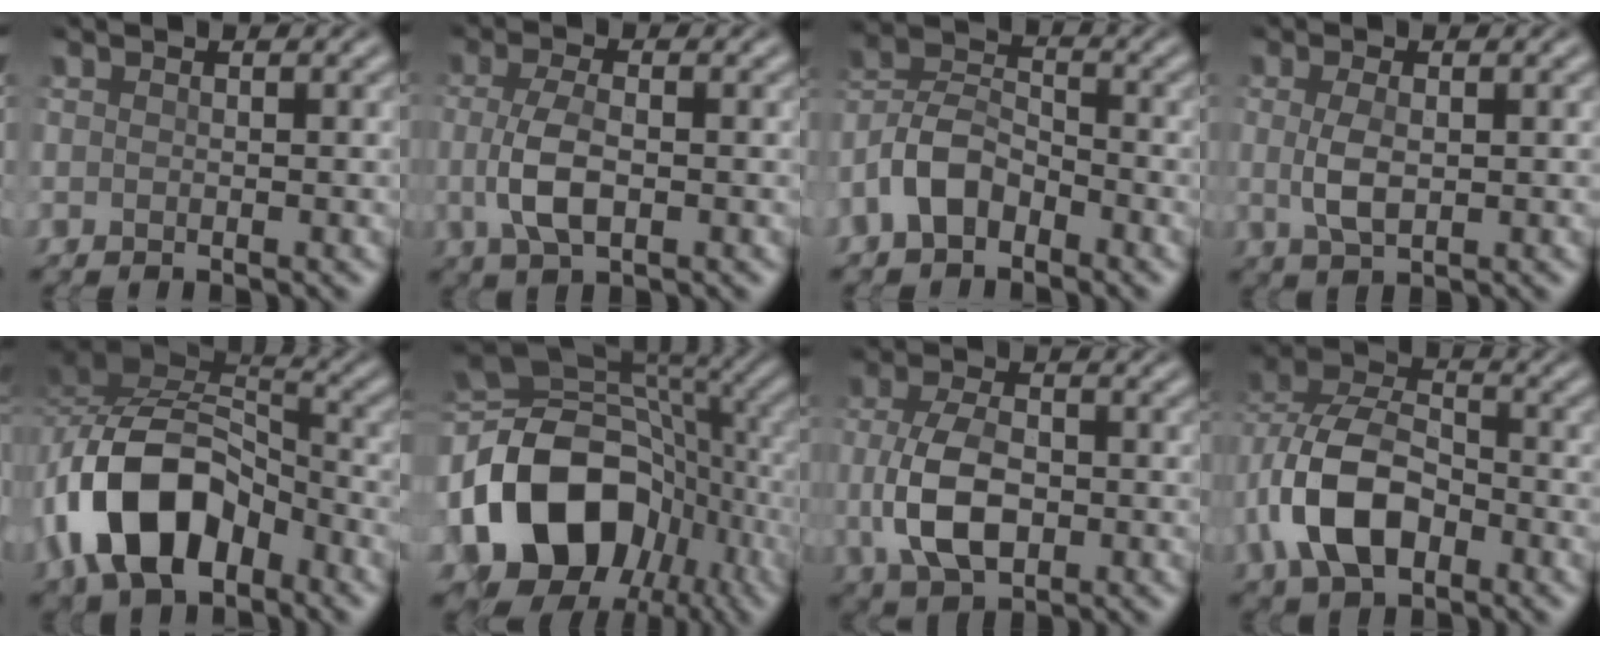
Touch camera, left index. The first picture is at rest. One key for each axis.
{"total": 4.0, "fx": -0.5, "fy": 1.7, "fz": 3.6, "tx": -0.090, "ty": -0.001, "tz": -0.007}
{"total": 5.3, "fx": -3.0, "fy": 3.1, "fz": 3.2, "tx": -0.073, "ty": 0.012, "tz": -0.067}
{"total": 2.8, "fx": 0.2, "fy": 1.2, "fz": 2.5, "tx": -0.063, "ty": 0.004, "tz": 0.009}
{"total": 10.4, "fx": -4.6, "fy": 5.9, "fz": 7.2, "tx": -0.142, "ty": 0.013, "tz": -0.088}
{"total": 14.3, "fx": -3.4, "fy": 10.5, "fz": 9.1, "tx": -0.171, "ty": -0.004, "tz": -0.060}
{"total": 6.3, "fx": -0.9, "fy": 3.6, "fz": 5.0, "tx": -0.117, "ty": 0.000, "tz": -0.016}
{"total": 8.3, "fx": -2.8, "fy": 5.0, "fz": 6.1, "tx": -0.127, "ty": 0.013, "tz": -0.058}